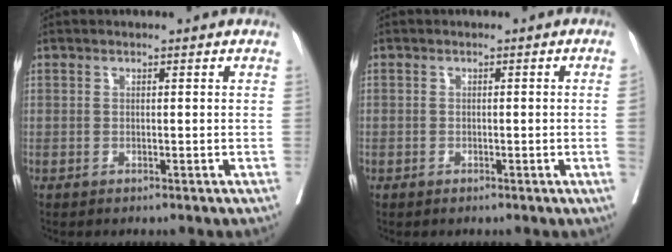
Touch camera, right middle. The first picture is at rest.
{"total": 0.9, "force": [0.0, -0.3, 0.9], "torque": [-0.013, 0.003, -0.003]}